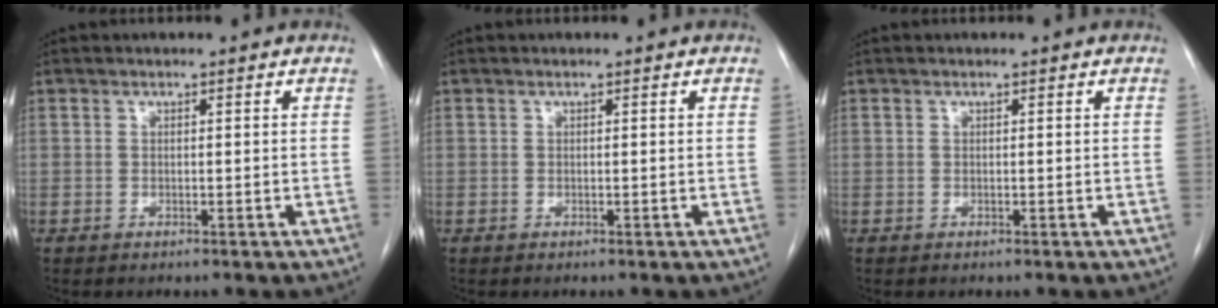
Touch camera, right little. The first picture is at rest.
{"total": 0.0}
{"total": 0.0}